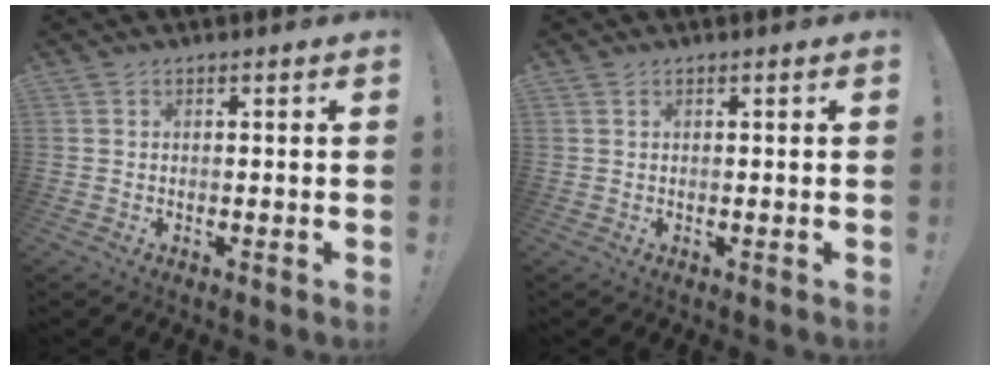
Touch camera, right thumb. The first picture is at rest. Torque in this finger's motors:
{"motor_torque": [-0.37, -0.03, -0.22, 0.18, 0.05]}